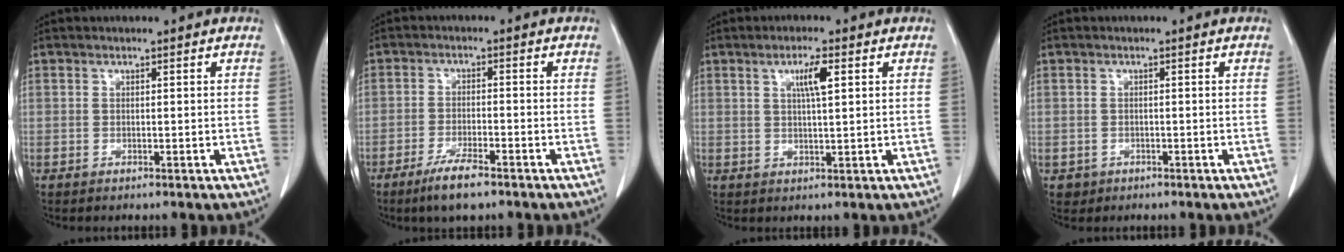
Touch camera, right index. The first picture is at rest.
{"total": 5.7, "force": [-4.0, 0.8, 4.0], "torque": [-0.080, -0.010, -0.069]}
{"total": 3.9, "force": [1.5, 0.3, 3.6], "torque": [-0.063, -0.001, 0.025]}
{"total": 1.7, "force": [-0.6, 1.5, 0.0], "torque": [-0.004, 0.006, -0.006]}